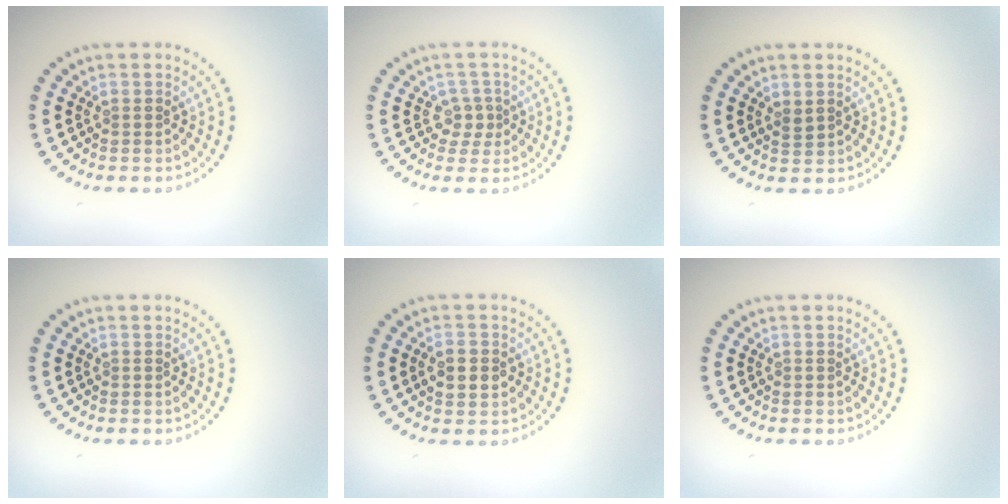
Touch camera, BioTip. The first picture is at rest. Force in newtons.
{"total": 1.7, "press": 1.4, "slide": 1.1}
{"total": 0.8, "press": 0.7, "slide": 0.4}
{"total": 0.0}
{"total": 2.2, "press": 2.2, "slide": 0.2}
{"total": 0.0}